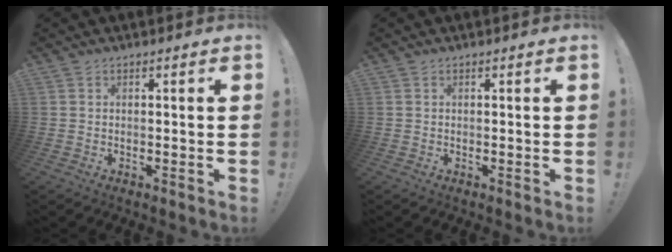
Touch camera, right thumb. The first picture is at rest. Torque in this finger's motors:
{"motor_torque": [-0.05, 0.05, -0.05, 0.03, 0.03]}